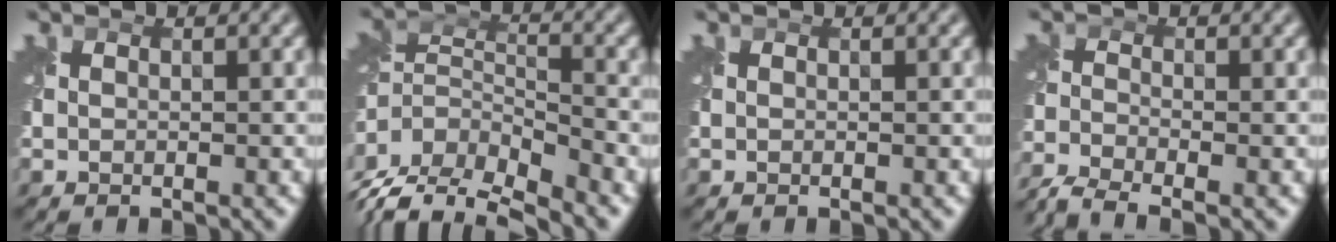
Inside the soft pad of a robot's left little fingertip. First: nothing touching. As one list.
[{"total": 7.7, "force": [-5.4, 3.0, 4.6], "torque": [-0.098, -0.013, -0.100]}, {"total": 0.0}, {"total": 4.5, "force": [-3.8, 1.0, 2.1], "torque": [-0.050, -0.014, -0.089]}]